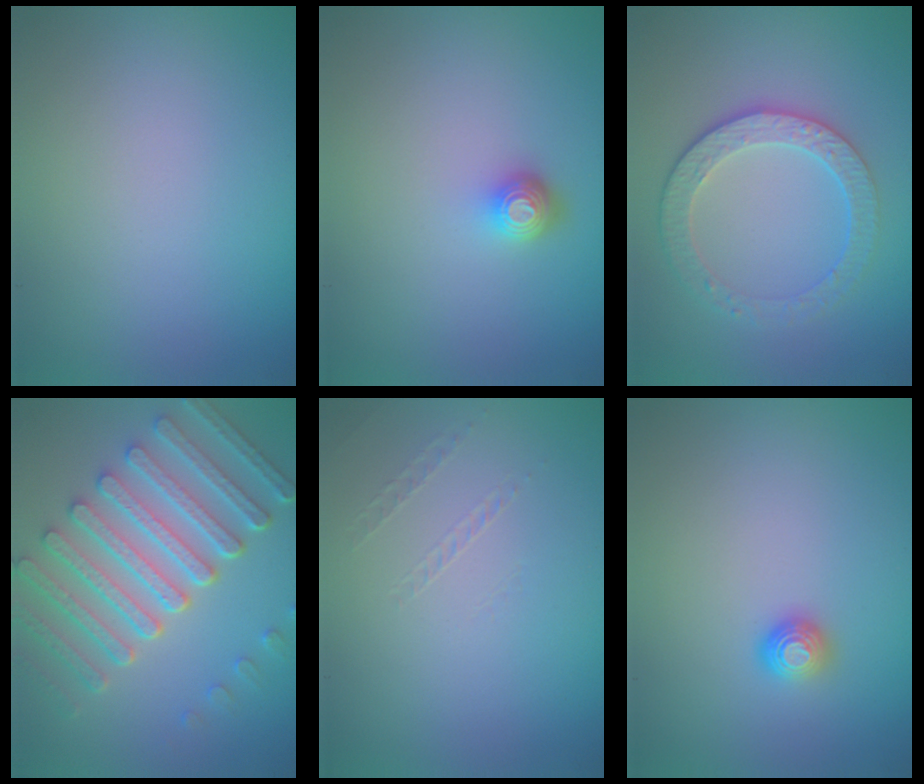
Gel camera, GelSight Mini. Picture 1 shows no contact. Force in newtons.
{"total": 1.8, "press": 1.3, "slide": 1.2}
{"total": 3.5, "press": 3.1, "slide": 1.5}
{"total": 7.9, "press": 6.0, "slide": 5.2}
{"total": 0.5, "press": 0.2, "slide": 0.5}
{"total": 1.3, "press": 1.0, "slide": 0.8}